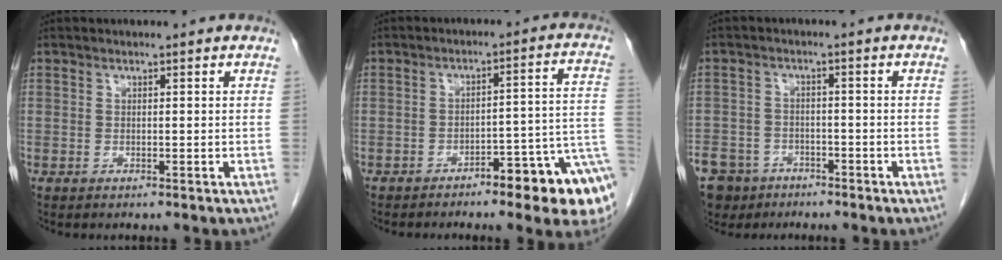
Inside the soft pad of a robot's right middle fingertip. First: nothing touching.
{"total": 11.0, "force": [-5.9, 1.6, 9.2], "torque": [-0.072, 0.025, -0.077]}
{"total": 12.0, "force": [-7.8, 8.4, 3.2], "torque": [-0.103, -0.004, -0.120]}